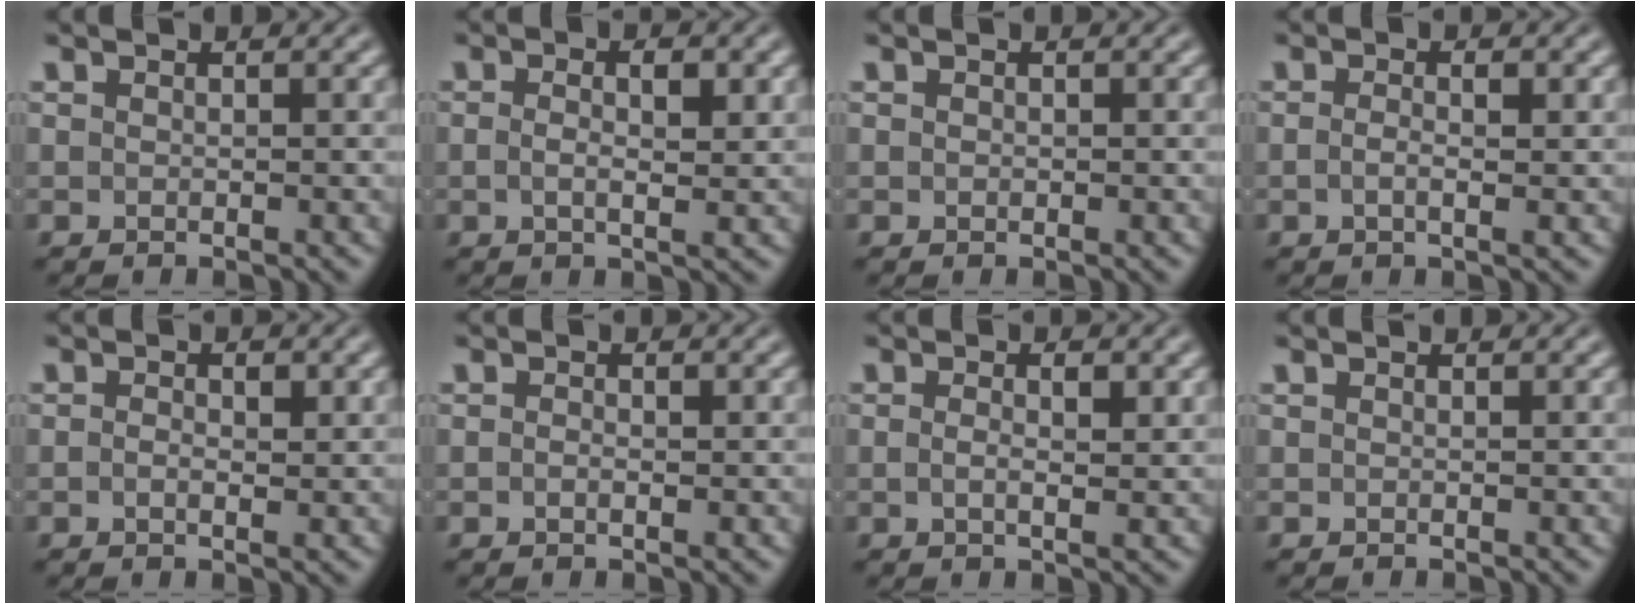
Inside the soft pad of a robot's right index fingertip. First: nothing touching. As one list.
[{"total": 2.5, "force": [-0.2, 0.3, 2.4], "torque": [-0.031, -0.009, 0.002]}, {"total": 0.0}, {"total": 1.6, "force": [-0.5, -0.1, 1.6], "torque": [-0.024, -0.008, -0.003]}, {"total": 1.4, "force": [-0.2, 0.4, 1.3], "torque": [-0.011, -0.003, -0.002]}, {"total": 0.8, "force": [-0.3, 0.1, 0.7], "torque": [-0.010, -0.002, -0.005]}, {"total": 1.8, "force": [-0.1, 0.0, 1.8], "torque": [-0.023, -0.009, 0.004]}, {"total": 0.0}]